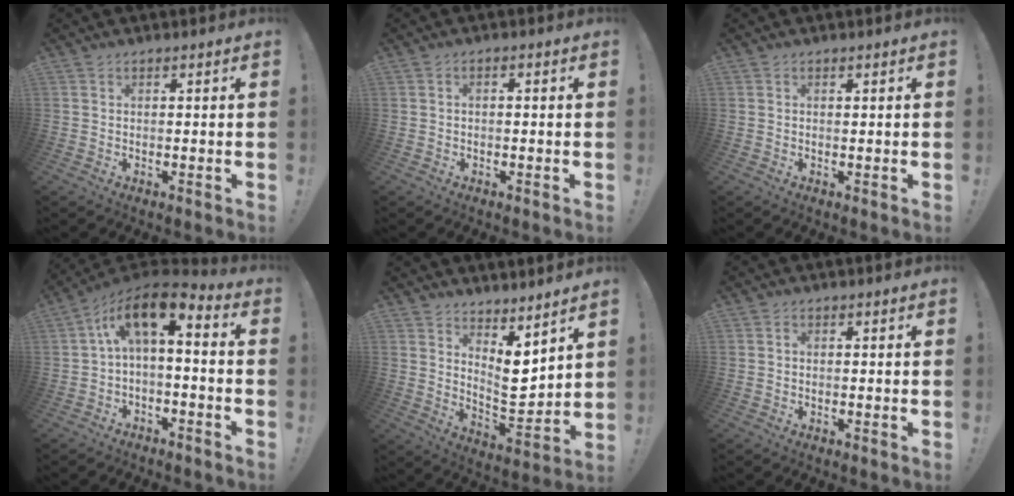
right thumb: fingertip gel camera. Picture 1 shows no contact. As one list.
[{"total": 1.2, "force": [-0.9, 0.2, 0.7], "torque": [-0.010, 0.002, -0.016]}, {"total": 0.8, "force": [0.7, 0.2, -0.2], "torque": [0.010, -0.002, 0.011]}, {"total": 7.7, "force": [1.6, 3.5, 6.7], "torque": [-0.112, -0.005, 0.032]}, {"total": 8.7, "force": [5.2, 4.0, 5.8], "torque": [-0.063, -0.057, 0.099]}, {"total": 0.5, "force": [-0.1, 0.5, 0.2], "torque": [-0.005, 0.004, -0.003]}]